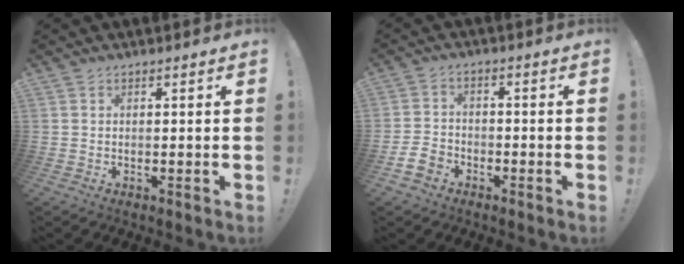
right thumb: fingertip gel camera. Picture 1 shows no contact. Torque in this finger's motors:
{"motor_torque": [0.54, -0.52, 0.38, -0.26, 0.04]}